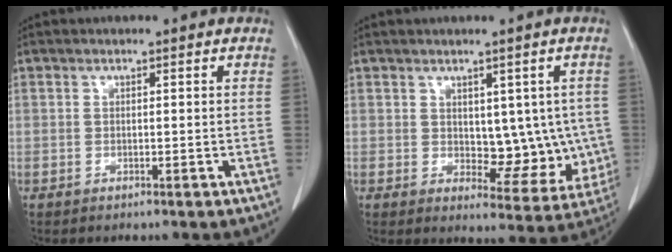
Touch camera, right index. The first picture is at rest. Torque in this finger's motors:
{"motor_torque": [0.41, 0.44, 0.13, 0.01]}